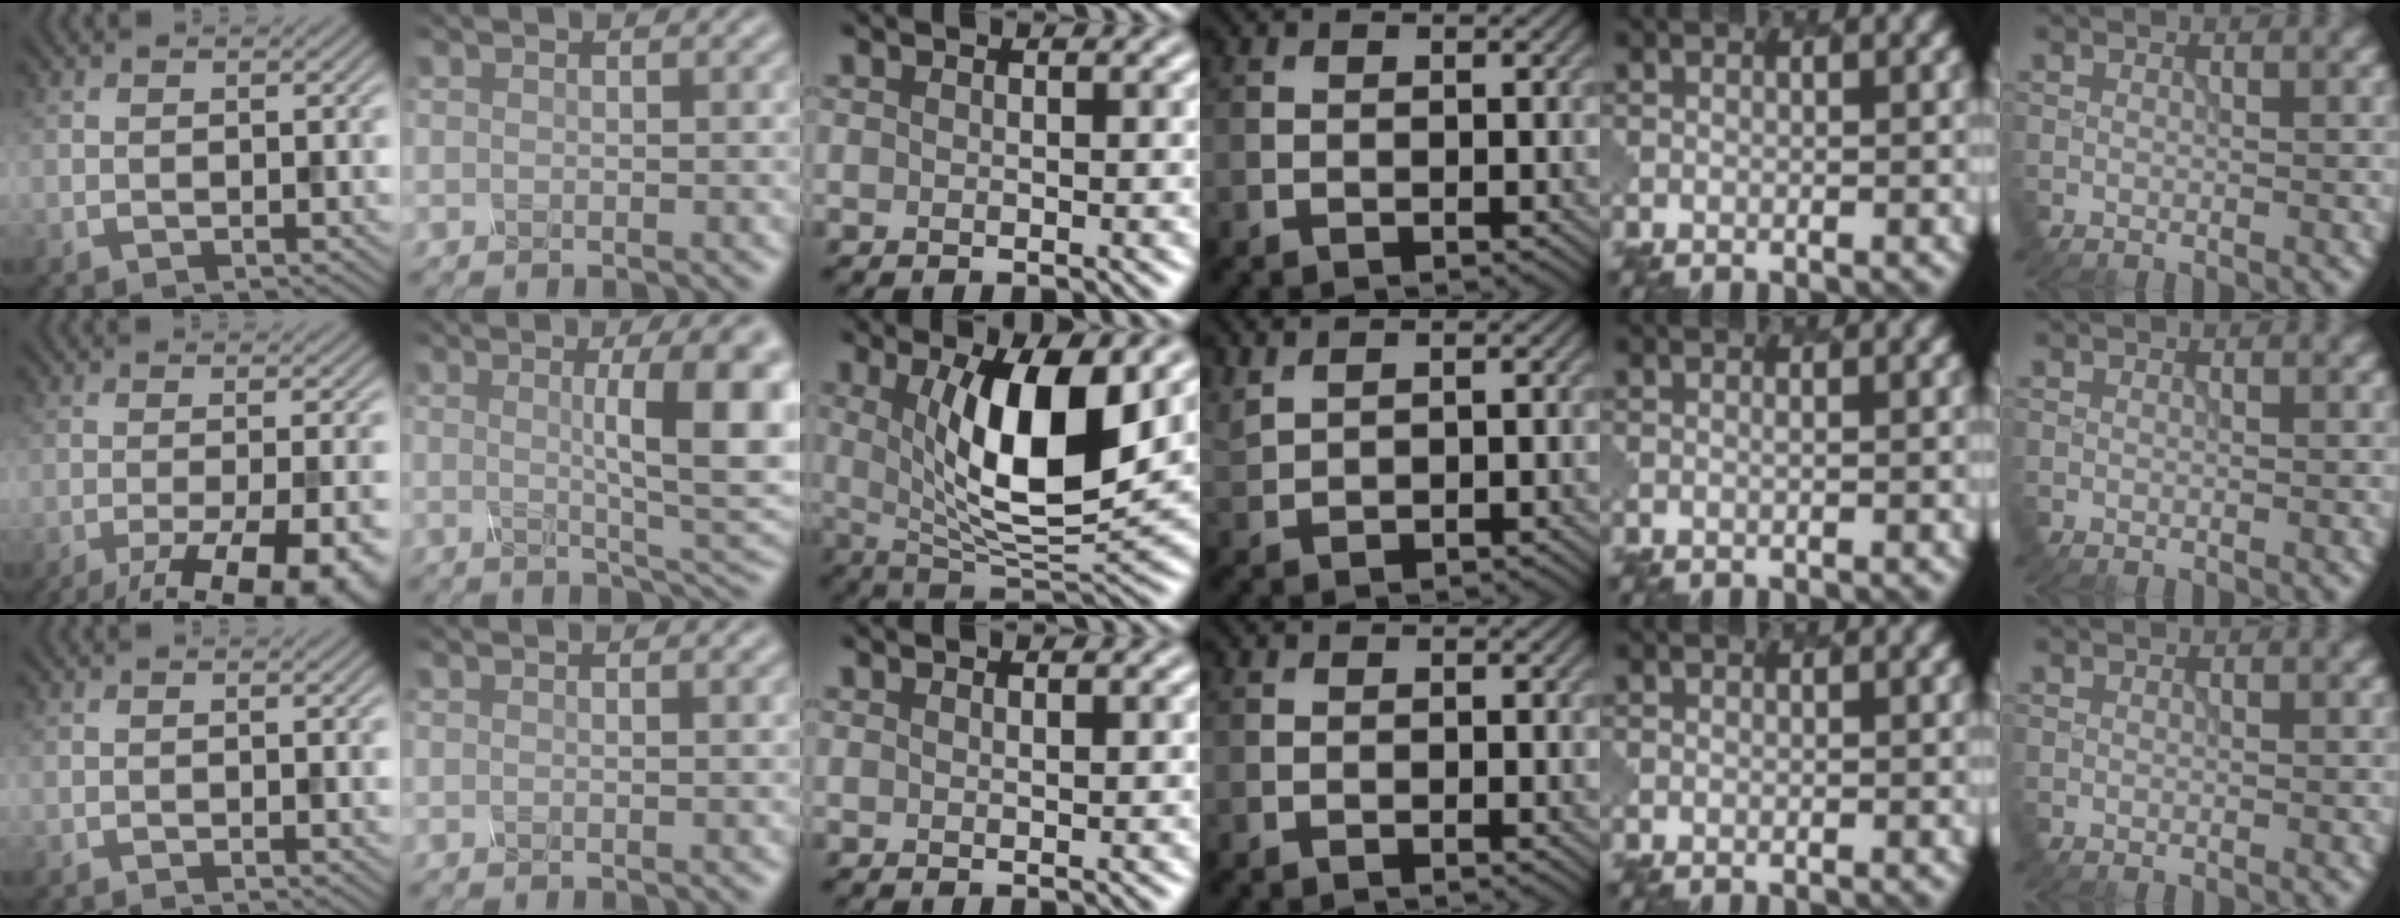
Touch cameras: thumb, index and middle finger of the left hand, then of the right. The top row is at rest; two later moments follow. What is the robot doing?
{"motion": "screw", "object": "spray bottle"}